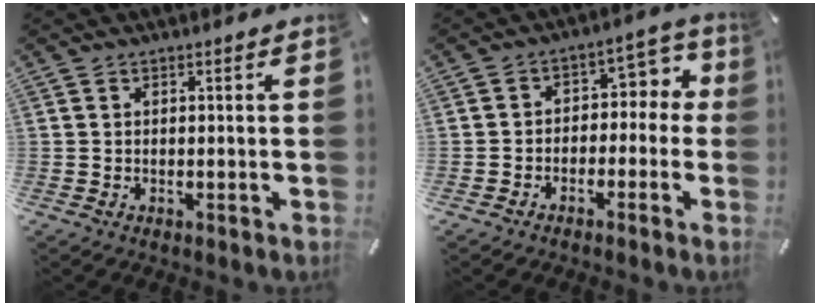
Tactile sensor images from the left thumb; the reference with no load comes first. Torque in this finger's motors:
{"motor_torque": [0.00, -0.20, 0.19, 0.29, -0.01]}